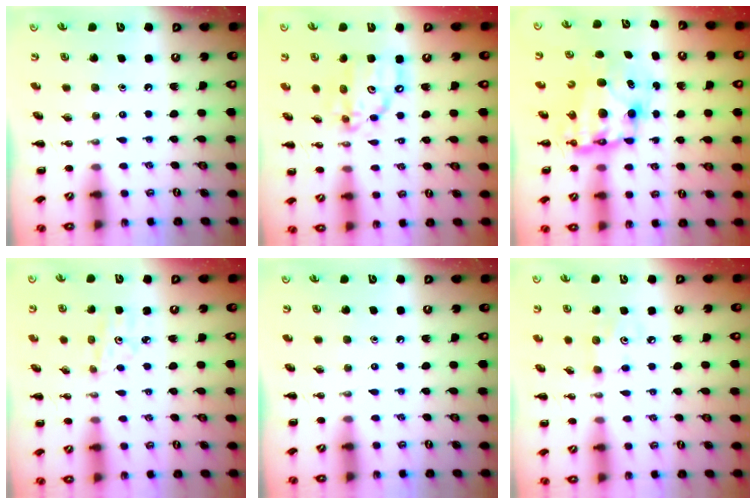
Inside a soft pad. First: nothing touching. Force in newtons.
{"total": 11.5, "press": 11.2, "slide": 2.5}
{"total": 9.6, "press": 9.3, "slide": 2.2}
{"total": 3.4, "press": 3.2, "slide": 1.1}
{"total": 0.0}
{"total": 3.1, "press": 3.0, "slide": 0.8}